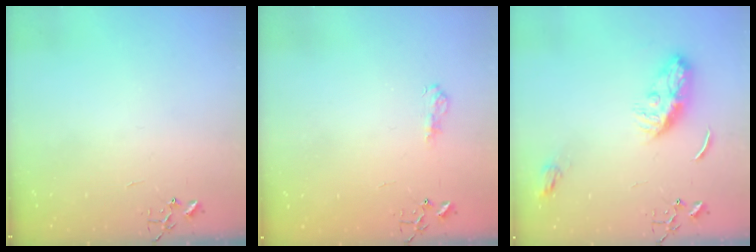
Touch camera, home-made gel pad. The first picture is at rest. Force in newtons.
{"total": 7.9, "press": 7.8, "slide": 0.8}
{"total": 9.9, "press": 9.9, "slide": 0.1}